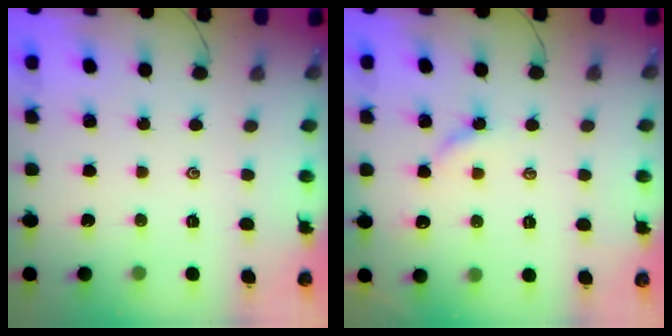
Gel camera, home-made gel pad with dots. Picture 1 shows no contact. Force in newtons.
{"total": 3.2, "press": 3.2, "slide": 0.5}